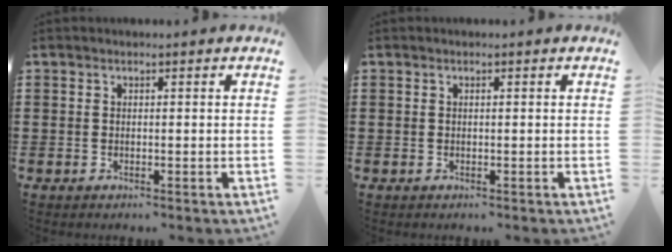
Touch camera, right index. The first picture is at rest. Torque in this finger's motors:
{"motor_torque": [-0.17, 0.27, 0.03, -0.01]}